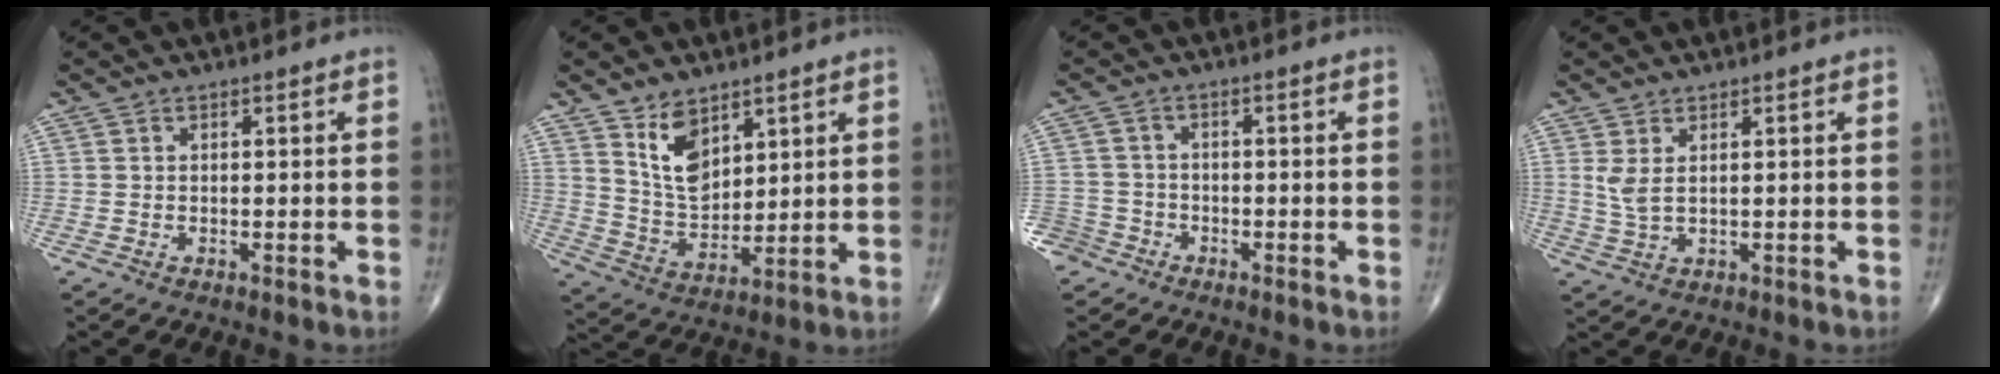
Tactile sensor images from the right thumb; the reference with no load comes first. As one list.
[{"total": 9.1, "force": [5.3, 5.1, 5.4], "torque": [-0.079, -0.040, 0.110]}, {"total": 4.9, "force": [-3.3, 3.6, 0.1], "torque": [0.008, 0.016, -0.070]}, {"total": 3.3, "force": [1.1, 1.2, 2.9], "torque": [-0.068, -0.005, 0.030]}]